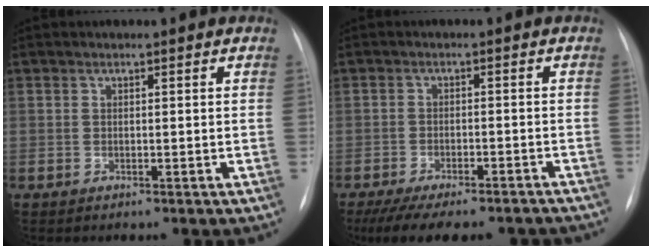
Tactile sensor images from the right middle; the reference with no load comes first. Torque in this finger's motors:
{"motor_torque": [1.11, -1.03, 0.21, 0.10]}